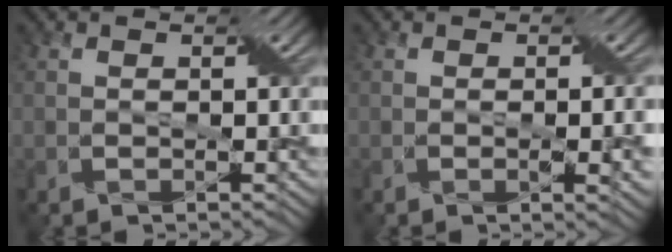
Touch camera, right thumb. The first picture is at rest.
{"total": 3.8, "force": [-0.7, 1.0, 3.6], "torque": [-0.054, -0.003, -0.009]}